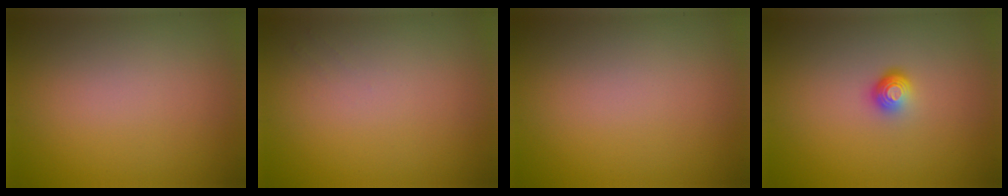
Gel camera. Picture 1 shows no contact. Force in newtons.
{"total": 0.6, "press": 0.5, "slide": 0.3}
{"total": 0.0}
{"total": 1.9, "press": 1.3, "slide": 1.4}